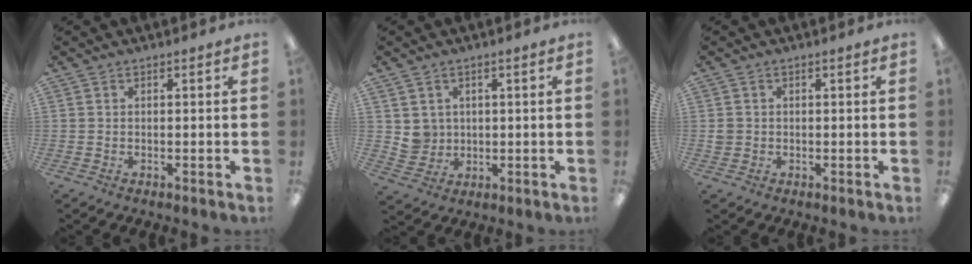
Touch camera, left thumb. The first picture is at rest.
{"total": 4.5, "force": [1.6, 4.2, 0.0], "torque": [0.000, -0.001, 0.030]}
{"total": 1.7, "force": [-0.1, 1.7, 0.1], "torque": [-0.002, 0.004, -0.005]}